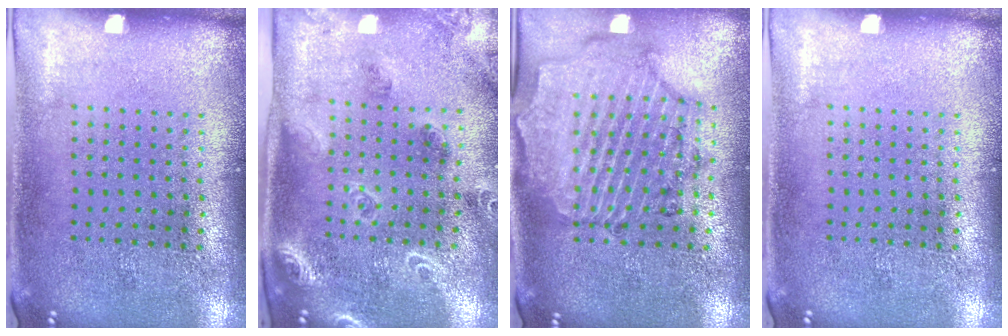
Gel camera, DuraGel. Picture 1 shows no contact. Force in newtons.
{"total": 1.8, "press": 1.8, "slide": 0.4}
{"total": 1.6, "press": 1.6, "slide": 0.4}
{"total": 0.0}